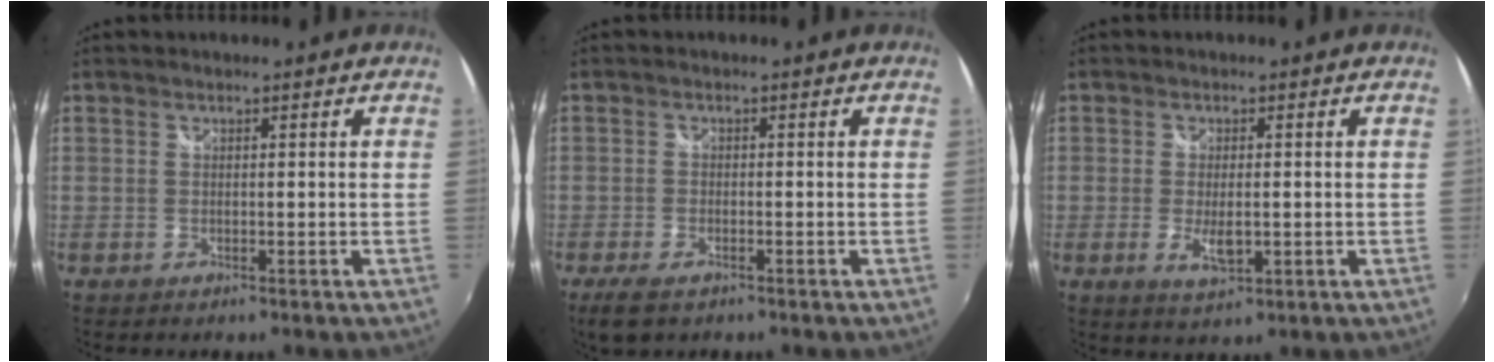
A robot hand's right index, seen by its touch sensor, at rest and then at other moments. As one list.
[{"total": 4.5, "force": [-3.1, 2.0, 2.7], "torque": [-0.065, -0.016, -0.055]}, {"total": 4.5, "force": [-0.8, 2.0, 3.9], "torque": [-0.072, -0.011, -0.011]}]